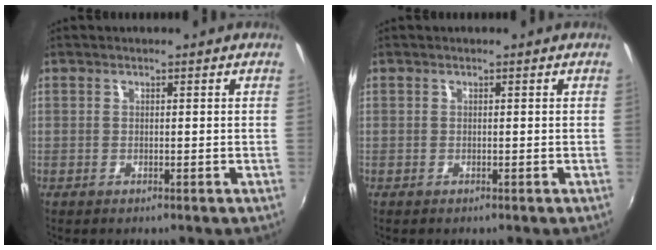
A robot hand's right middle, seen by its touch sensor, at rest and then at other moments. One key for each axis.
{"total": 0.0}